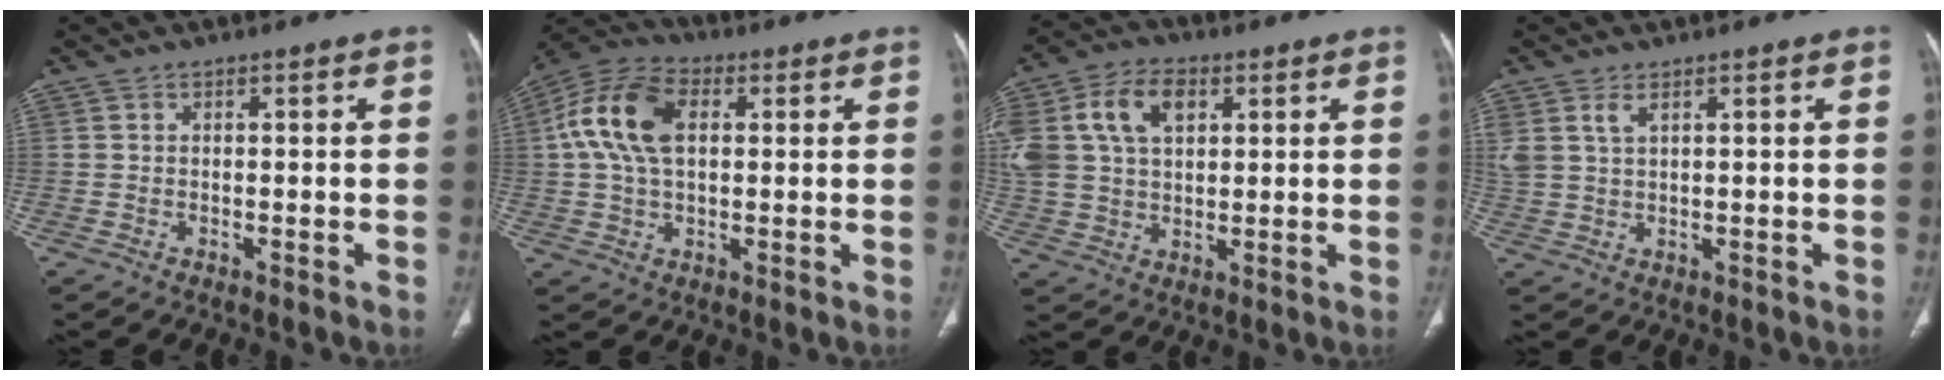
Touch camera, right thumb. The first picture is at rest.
{"total": 13.2, "force": [2.5, 8.1, 10.1], "torque": [-0.200, 0.022, 0.040]}
{"total": 16.2, "force": [5.1, 10.9, 10.8], "torque": [-0.234, 0.014, 0.095]}
{"total": 3.4, "force": [1.9, 1.6, 2.3], "torque": [-0.054, 0.000, 0.050]}